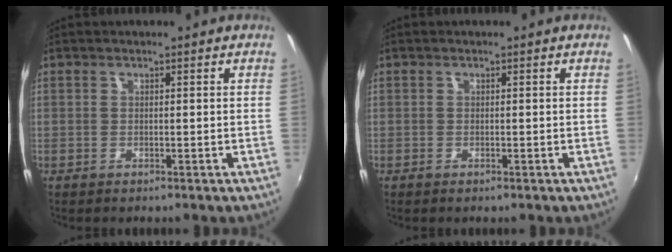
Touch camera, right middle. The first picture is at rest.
{"total": 0.0}